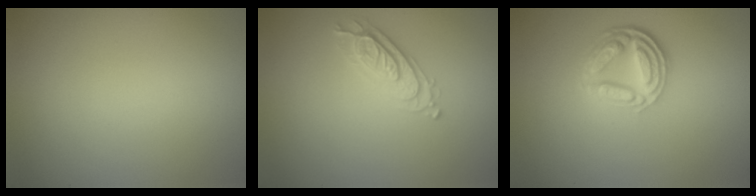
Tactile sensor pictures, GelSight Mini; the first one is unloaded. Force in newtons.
{"total": 2.4, "press": 2.3, "slide": 0.5}
{"total": 4.7, "press": 3.5, "slide": 3.2}